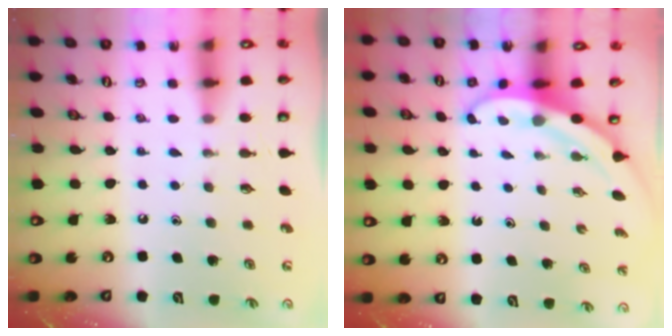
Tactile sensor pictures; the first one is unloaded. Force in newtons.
{"total": 3.5, "press": 3.5, "slide": 0.1}